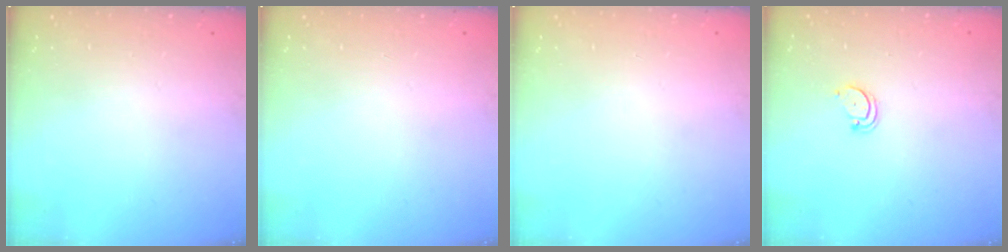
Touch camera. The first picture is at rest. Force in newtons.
{"total": 0.0}
{"total": 0.0}
{"total": 3.5, "press": 3.4, "slide": 0.3}